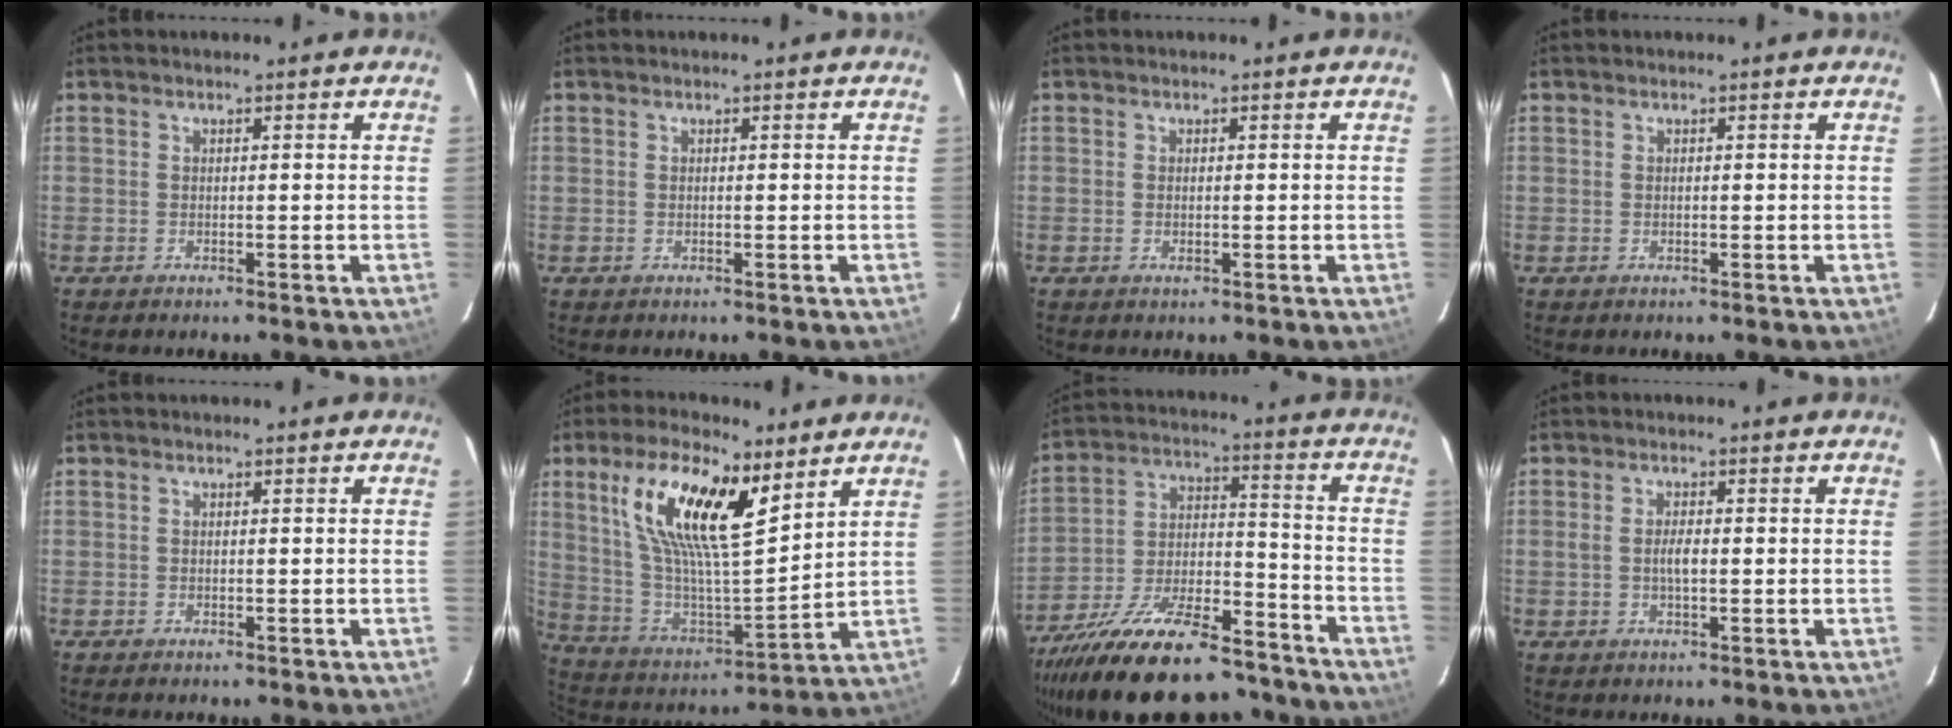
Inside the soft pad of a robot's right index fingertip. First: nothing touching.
{"total": 0.0}
{"total": 0.5, "force": [-0.1, 0.4, 0.4], "torque": [-0.009, -0.001, -0.001]}
{"total": 0.0}
{"total": 0.7, "force": [-0.6, 0.3, 0.2], "torque": [-0.008, -0.002, -0.011]}
{"total": 19.6, "force": [9.9, 6.5, 15.6], "torque": [-0.302, 0.010, 0.190]}
{"total": 27.6, "force": [-21.7, 9.4, 14.2], "torque": [-0.265, -0.010, -0.323]}
{"total": 2.1, "force": [-0.3, 0.6, 2.0], "torque": [-0.038, 0.003, -0.005]}